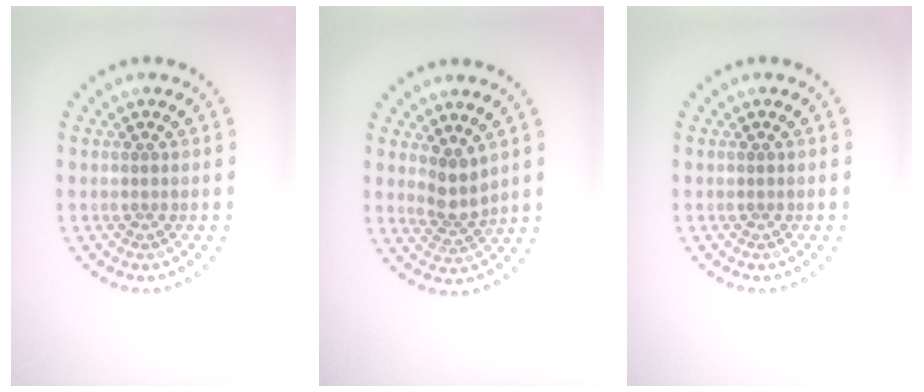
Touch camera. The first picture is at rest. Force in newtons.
{"total": 2.4, "press": 2.0, "slide": 1.4}
{"total": 0.0}